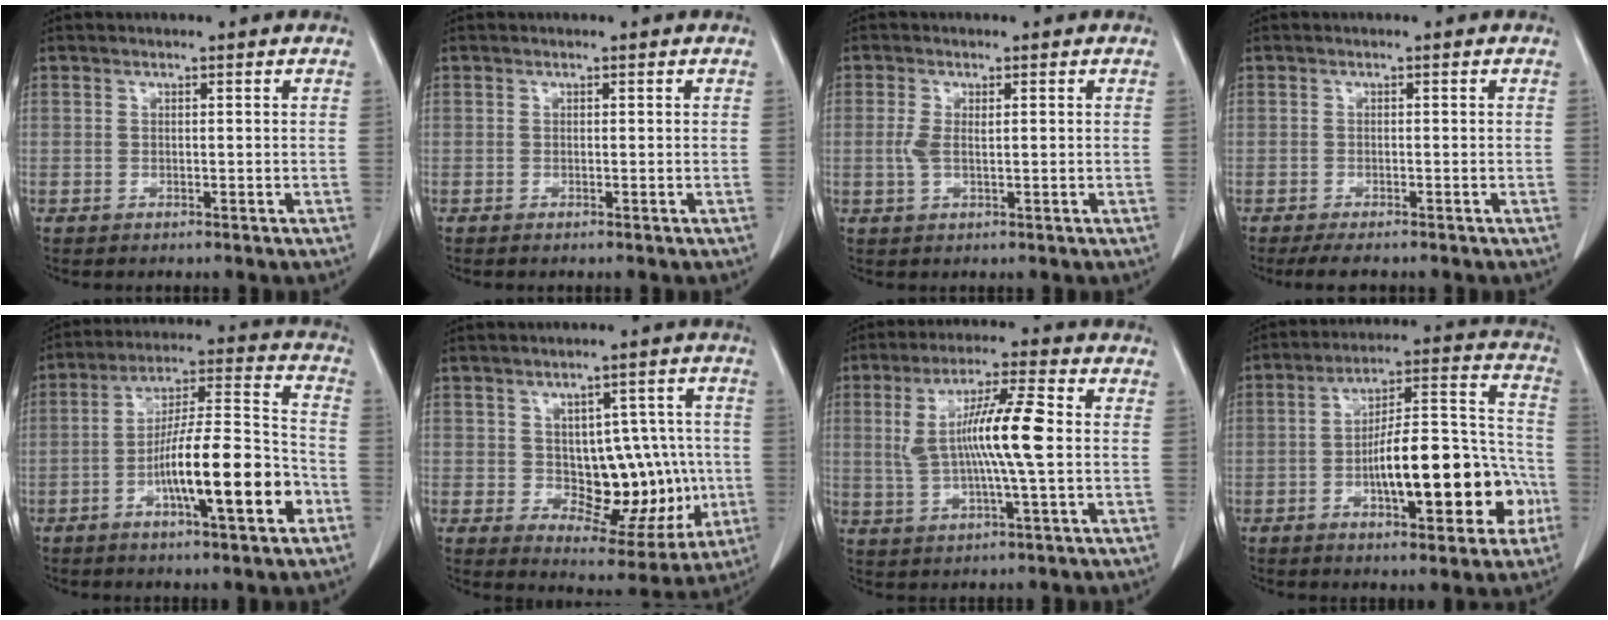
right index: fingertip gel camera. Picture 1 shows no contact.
{"total": 0.0}
{"total": 2.7, "force": [0.2, 1.1, 2.5], "torque": [-0.056, 0.004, 0.007]}
{"total": 3.4, "force": [-2.8, 0.8, 1.7], "torque": [-0.027, -0.009, -0.041]}
{"total": 16.6, "force": [-6.0, 2.1, 15.3], "torque": [-0.254, 0.007, -0.096]}
{"total": 12.7, "force": [-0.9, 7.1, 10.5], "torque": [-0.123, 0.020, 0.009]}
{"total": 11.4, "force": [0.9, 0.8, 11.3], "torque": [-0.219, 0.010, 0.015]}
{"total": 18.4, "force": [-5.5, 5.8, 16.6], "torque": [-0.244, 0.035, -0.077]}